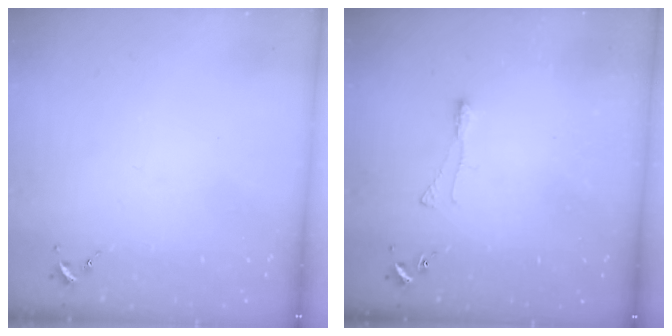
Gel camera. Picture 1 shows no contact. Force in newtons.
{"total": 3.0, "press": 2.9, "slide": 0.6}